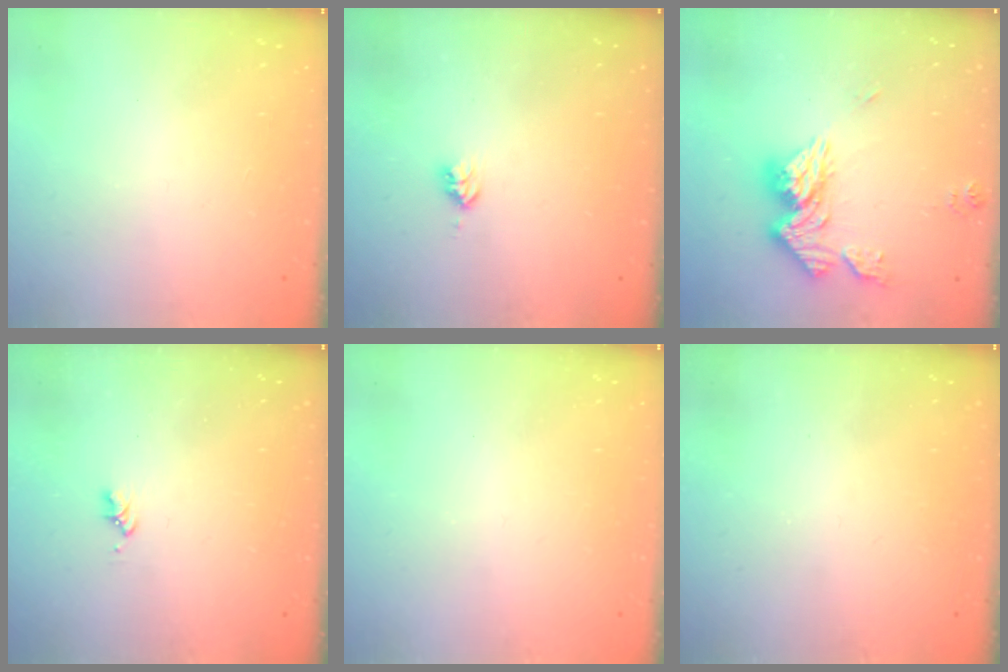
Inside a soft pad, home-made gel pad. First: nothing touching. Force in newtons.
{"total": 2.8, "press": 2.8, "slide": 0.2}
{"total": 14.8, "press": 14.7, "slide": 1.6}
{"total": 1.6, "press": 1.6, "slide": 0.3}
{"total": 0.0}
{"total": 0.0}